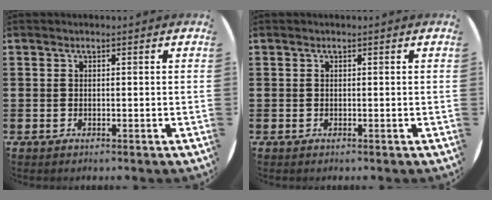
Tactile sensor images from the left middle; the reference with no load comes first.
{"total": 0.0}